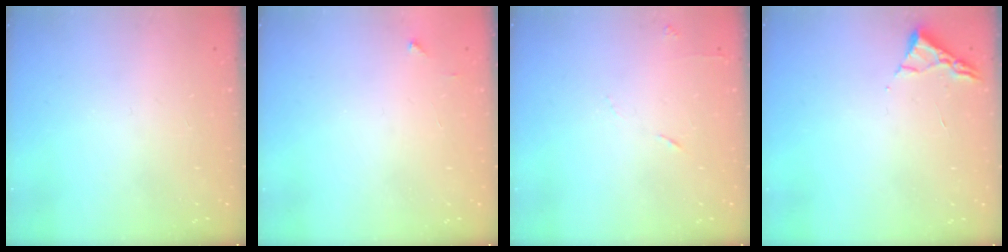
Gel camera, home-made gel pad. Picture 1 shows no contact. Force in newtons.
{"total": 2.0, "press": 2.0, "slide": 0.2}
{"total": 6.6, "press": 6.6, "slide": 0.8}
{"total": 3.0, "press": 2.9, "slide": 0.4}